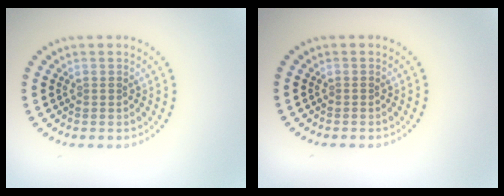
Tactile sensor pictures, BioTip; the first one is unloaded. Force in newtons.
{"total": 0.0}